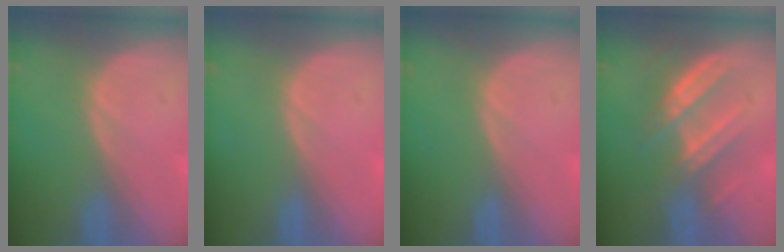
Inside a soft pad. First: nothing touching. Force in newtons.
{"total": 0.0}
{"total": 0.0}
{"total": 6.8, "press": 6.7, "slide": 1.0}